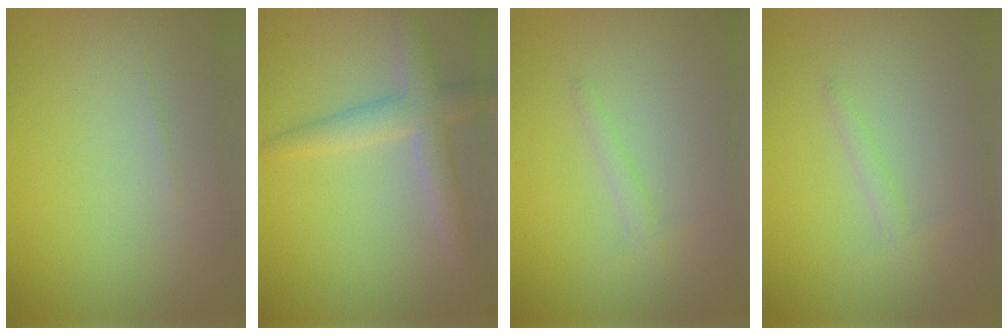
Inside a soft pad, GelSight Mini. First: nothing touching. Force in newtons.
{"total": 3.8, "press": 3.8, "slide": 0.2}
{"total": 1.0, "press": 1.0, "slide": 0.0}
{"total": 1.0, "press": 1.0, "slide": 0.0}